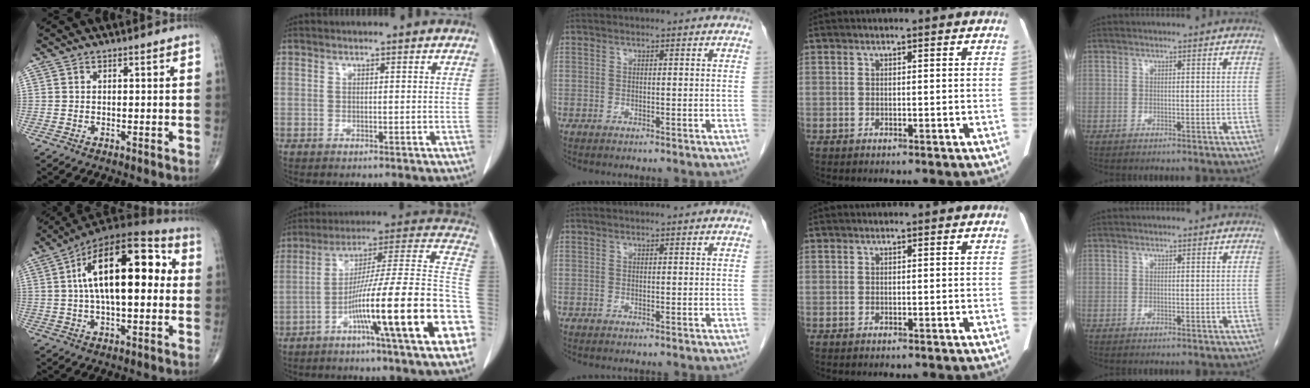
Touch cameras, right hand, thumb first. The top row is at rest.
{"thumb": {"total": 21.9, "force": [3.5, 9.8, 19.3], "torque": [-0.295, 0.024, 0.043]}, "index": {"total": 25.7, "force": [-8.9, 0.2, 24.1], "torque": [-0.273, -0.002, -0.152]}}